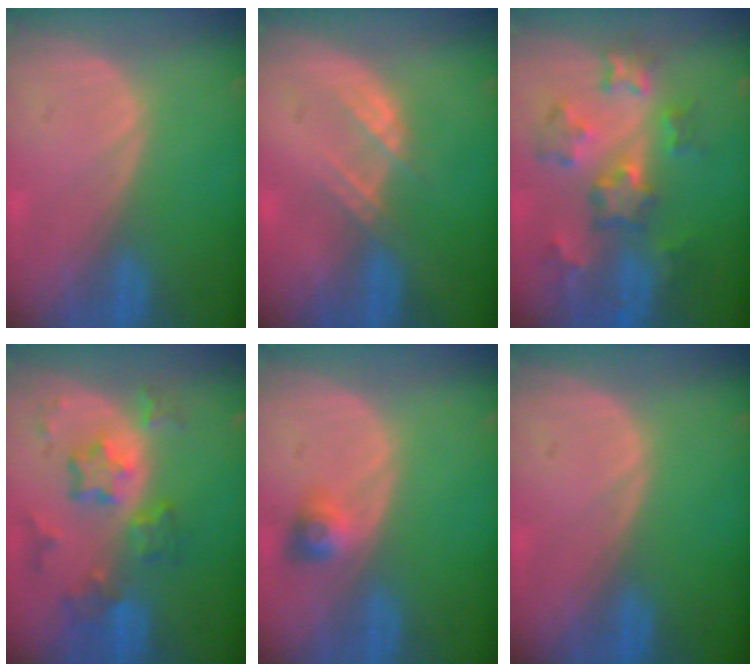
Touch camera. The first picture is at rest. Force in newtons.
{"total": 2.7, "press": 2.7, "slide": 0.3}
{"total": 8.6, "press": 7.7, "slide": 3.7}
{"total": 8.2, "press": 7.2, "slide": 3.9}
{"total": 2.9, "press": 2.7, "slide": 1.2}
{"total": 0.0}